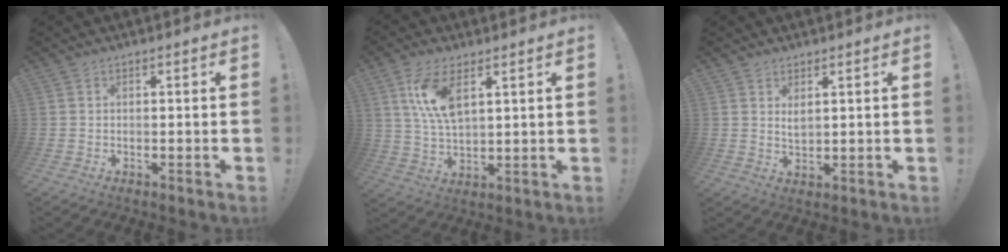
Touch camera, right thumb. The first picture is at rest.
{"total": 10.6, "force": [4.9, 4.7, 8.2], "torque": [-0.162, -0.014, 0.086]}
{"total": 2.8, "force": [2.0, 1.0, 1.7], "torque": [-0.014, -0.016, 0.031]}